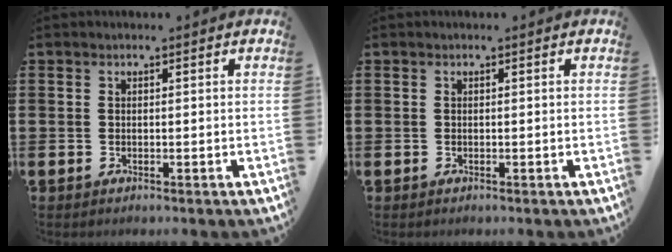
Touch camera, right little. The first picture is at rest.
{"total": 0.0}